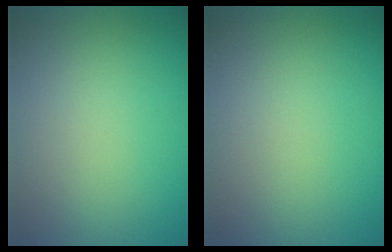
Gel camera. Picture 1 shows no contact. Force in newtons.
{"total": 0.0}